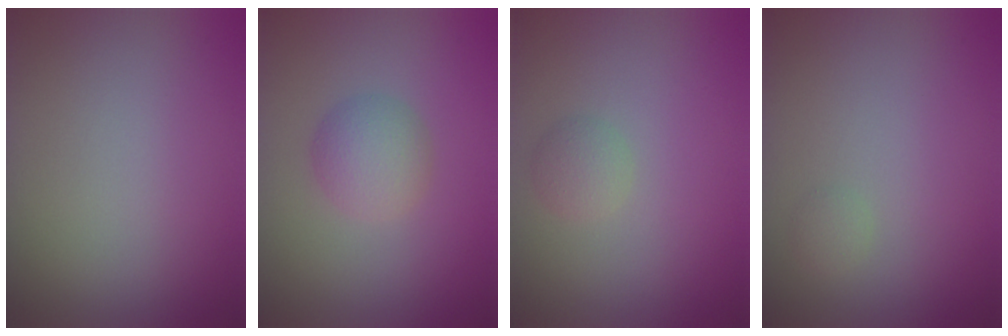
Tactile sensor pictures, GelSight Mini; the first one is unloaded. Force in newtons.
{"total": 2.7, "press": 2.7, "slide": 0.1}
{"total": 1.4, "press": 1.4, "slide": 0.1}
{"total": 0.7, "press": 0.7, "slide": 0.0}